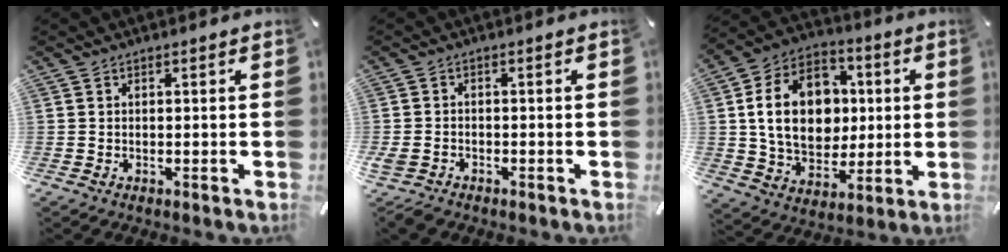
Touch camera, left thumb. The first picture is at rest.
{"total": 2.7, "force": [-1.7, 1.7, 1.2], "torque": [-0.034, 0.003, -0.036]}
{"total": 18.6, "force": [1.6, 14.6, 11.5], "torque": [-0.218, 0.009, 0.033]}